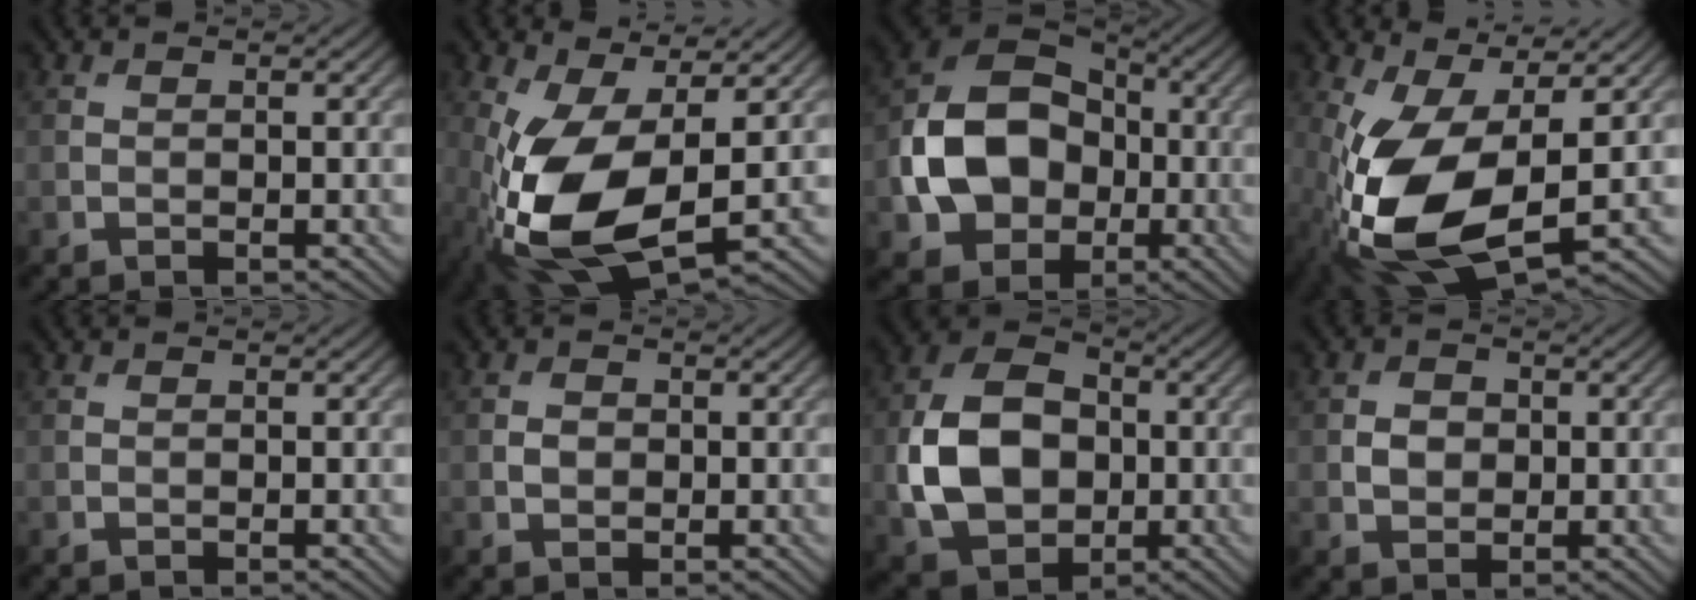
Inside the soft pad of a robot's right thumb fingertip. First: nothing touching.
{"total": 14.0, "force": [-2.2, 6.7, 12.1], "torque": [-0.273, -0.019, -0.039]}
{"total": 13.4, "force": [-1.9, 10.5, 8.1], "torque": [-0.171, 0.001, -0.047]}
{"total": 15.5, "force": [-2.7, 7.6, 13.2], "torque": [-0.294, -0.026, -0.042]}
{"total": 0.0}
{"total": 1.5, "force": [-0.1, 1.2, 0.9], "torque": [-0.018, -0.004, -0.005]}
{"total": 12.2, "force": [-1.4, 9.1, 8.0], "torque": [-0.180, 0.000, -0.028]}
{"total": 2.6, "force": [0.0, 2.1, 1.4], "torque": [-0.029, -0.003, -0.004]}